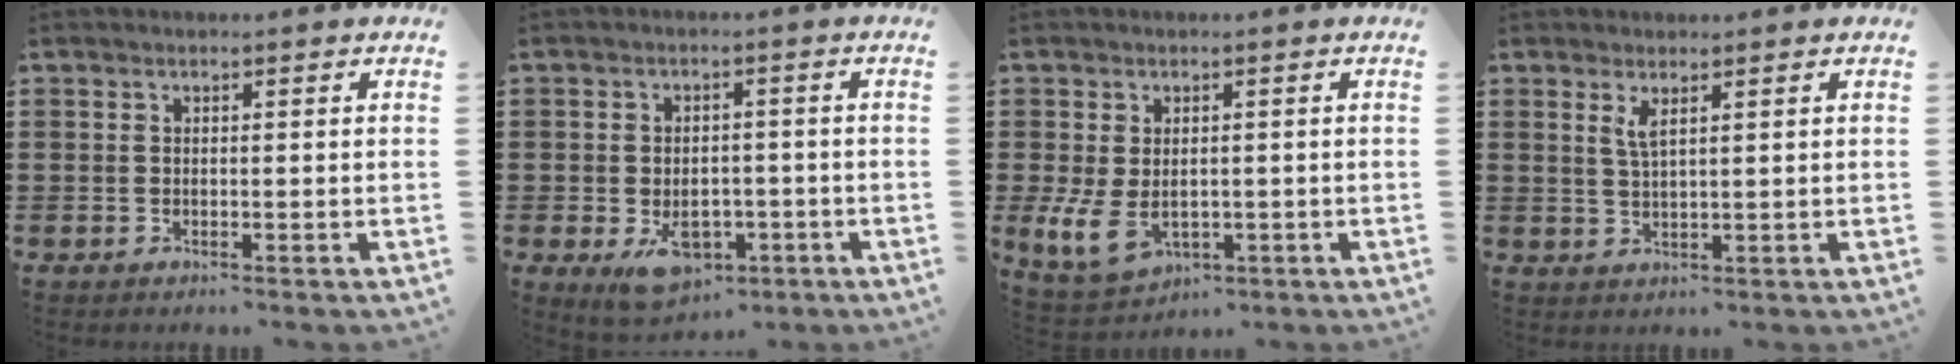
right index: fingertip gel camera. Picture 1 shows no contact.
{"total": 5.9, "force": [-2.3, 3.7, 3.9], "torque": [-0.055, 0.004, -0.043]}
{"total": 5.3, "force": [-0.6, 3.5, 3.9], "torque": [-0.103, -0.003, -0.015]}
{"total": 2.3, "force": [1.4, 0.4, 1.8], "torque": [-0.039, 0.001, 0.023]}